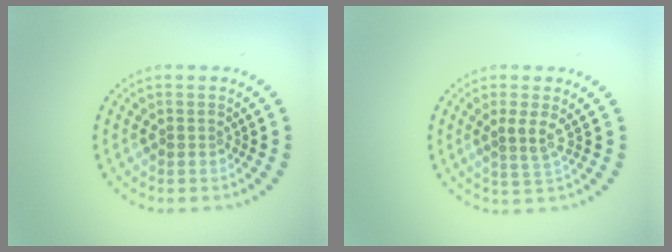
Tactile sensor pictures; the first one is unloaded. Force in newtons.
{"total": 1.8, "press": 1.1, "slide": 1.4}